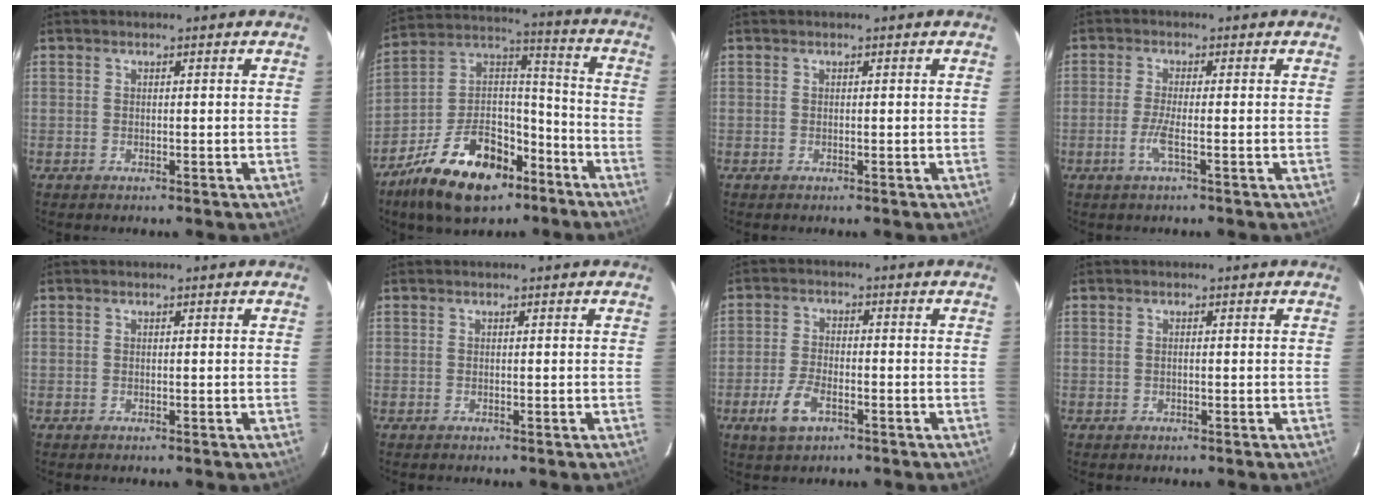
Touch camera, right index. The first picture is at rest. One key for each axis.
{"total": 20.5, "fx": -12.4, "fy": 11.0, "fz": 12.2, "tx": -0.242, "ty": 0.034, "tz": -0.199}
{"total": 0.0}
{"total": 3.1, "fx": -1.4, "fy": -0.4, "fz": 2.8, "tx": -0.064, "ty": -0.004, "tz": -0.031}
{"total": 0.0}
{"total": 0.0}
{"total": 6.3, "fx": -3.2, "fy": 2.9, "fz": 4.5, "tx": -0.107, "ty": -0.004, "tz": -0.061}
{"total": 0.0}